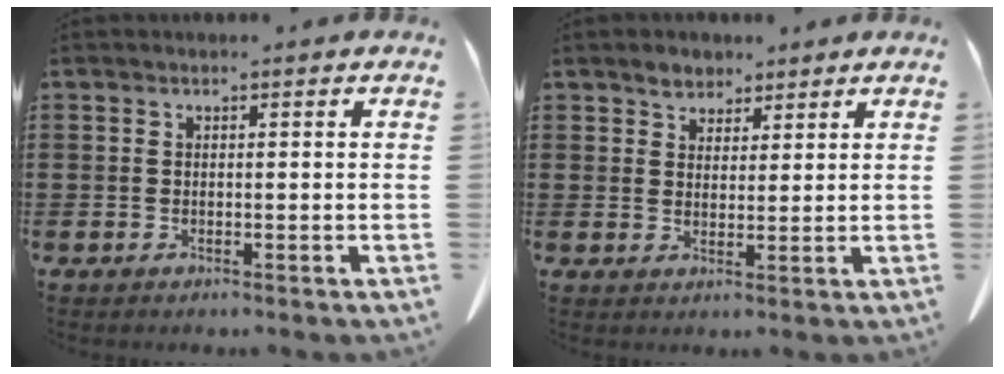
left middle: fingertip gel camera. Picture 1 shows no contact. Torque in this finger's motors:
{"motor_torque": [0.02, 0.02, 0.03, 0.01]}